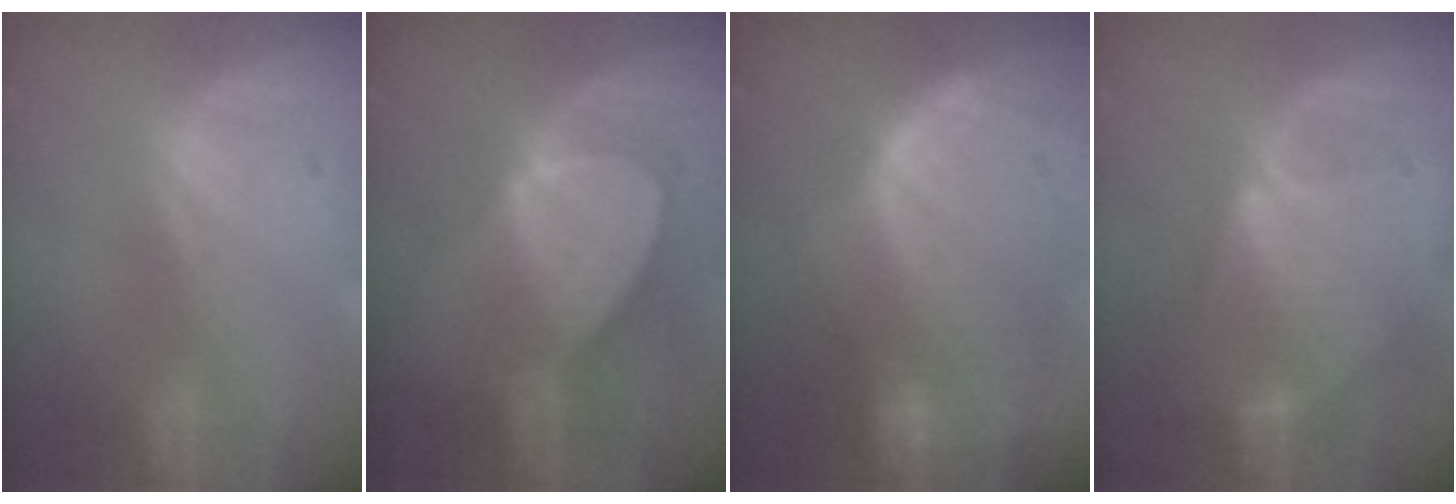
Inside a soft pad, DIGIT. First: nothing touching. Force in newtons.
{"total": 8.1, "press": 7.6, "slide": 2.8}
{"total": 10.4, "press": 9.0, "slide": 5.1}
{"total": 7.1, "press": 7.1, "slide": 0.1}